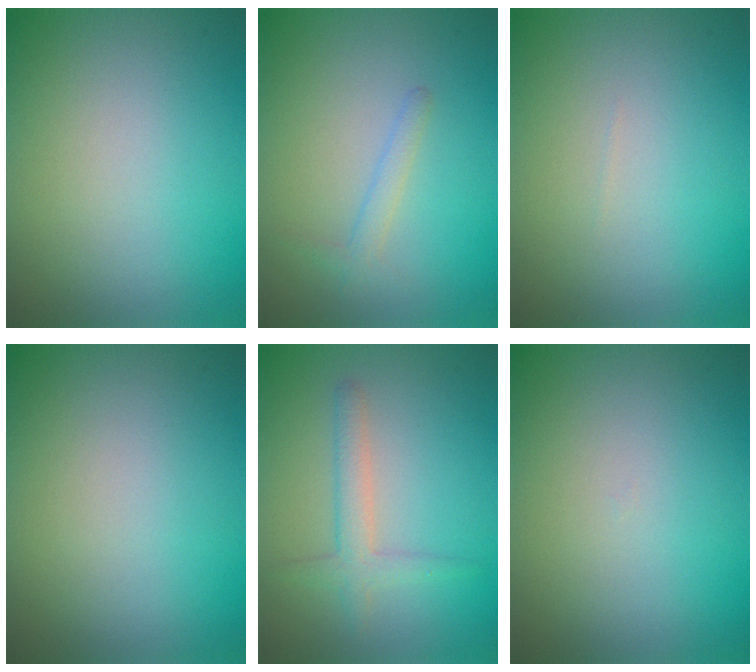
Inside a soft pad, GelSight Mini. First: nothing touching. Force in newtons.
{"total": 1.3, "press": 1.3, "slide": 0.0}
{"total": 0.0}
{"total": 0.0}
{"total": 2.4, "press": 2.4, "slide": 0.0}
{"total": 0.0}